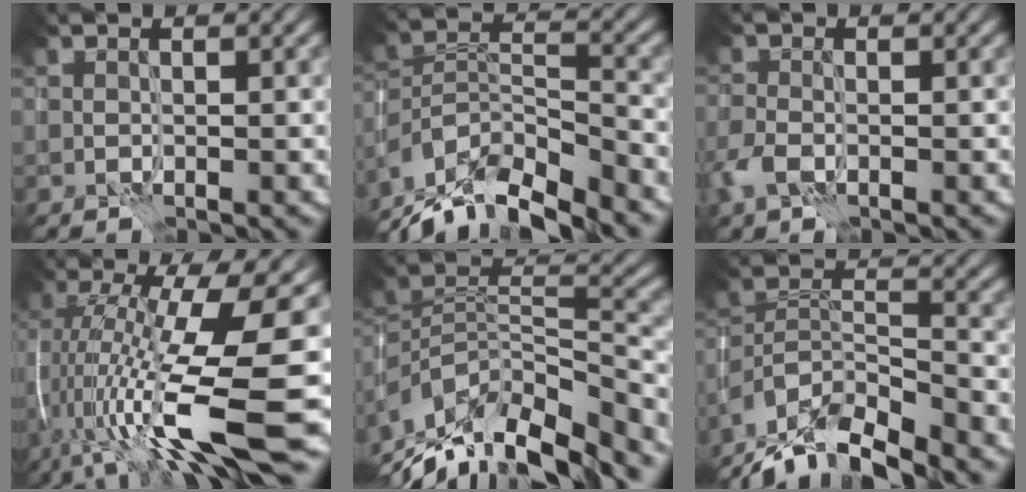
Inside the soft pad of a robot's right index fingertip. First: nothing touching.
{"total": 10.7, "force": [-9.3, 2.9, 4.6], "torque": [-0.084, 0.006, -0.156]}
{"total": 2.4, "force": [-1.2, 1.5, 1.5], "torque": [-0.035, -0.002, -0.027]}
{"total": 13.9, "force": [-3.5, 3.0, 13.1], "torque": [-0.242, -0.002, -0.042]}
{"total": 12.8, "force": [-9.7, 4.6, 7.0], "torque": [-0.149, 0.024, -0.162]}
{"total": 10.1, "force": [-8.9, 2.5, 4.0], "torque": [-0.063, -0.002, -0.148]}